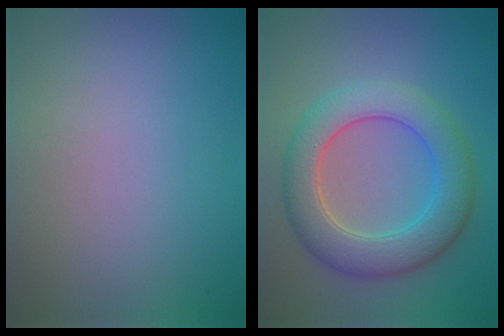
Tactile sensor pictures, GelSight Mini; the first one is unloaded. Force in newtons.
{"total": 6.5, "press": 6.5, "slide": 0.4}